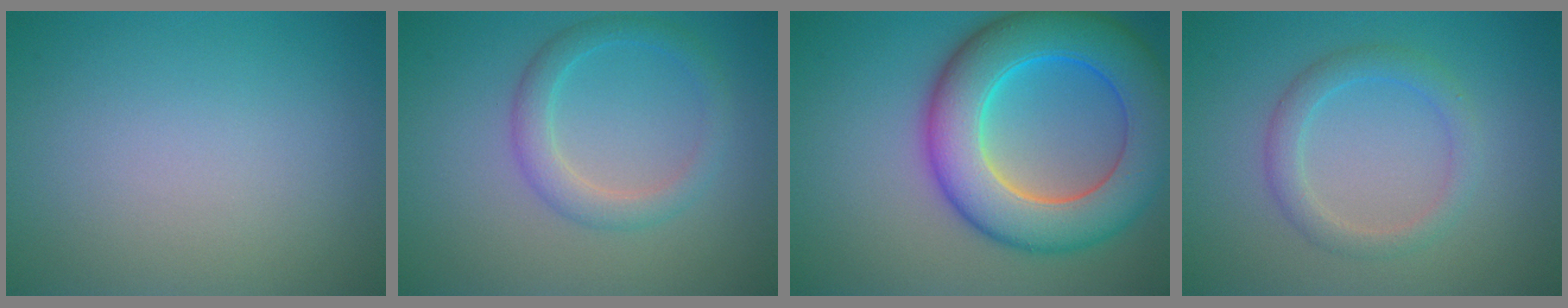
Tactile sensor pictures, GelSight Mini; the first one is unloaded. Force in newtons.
{"total": 2.8, "press": 2.8, "slide": 0.1}
{"total": 10.8, "press": 10.8, "slide": 0.5}
{"total": 2.5, "press": 2.5, "slide": 0.2}